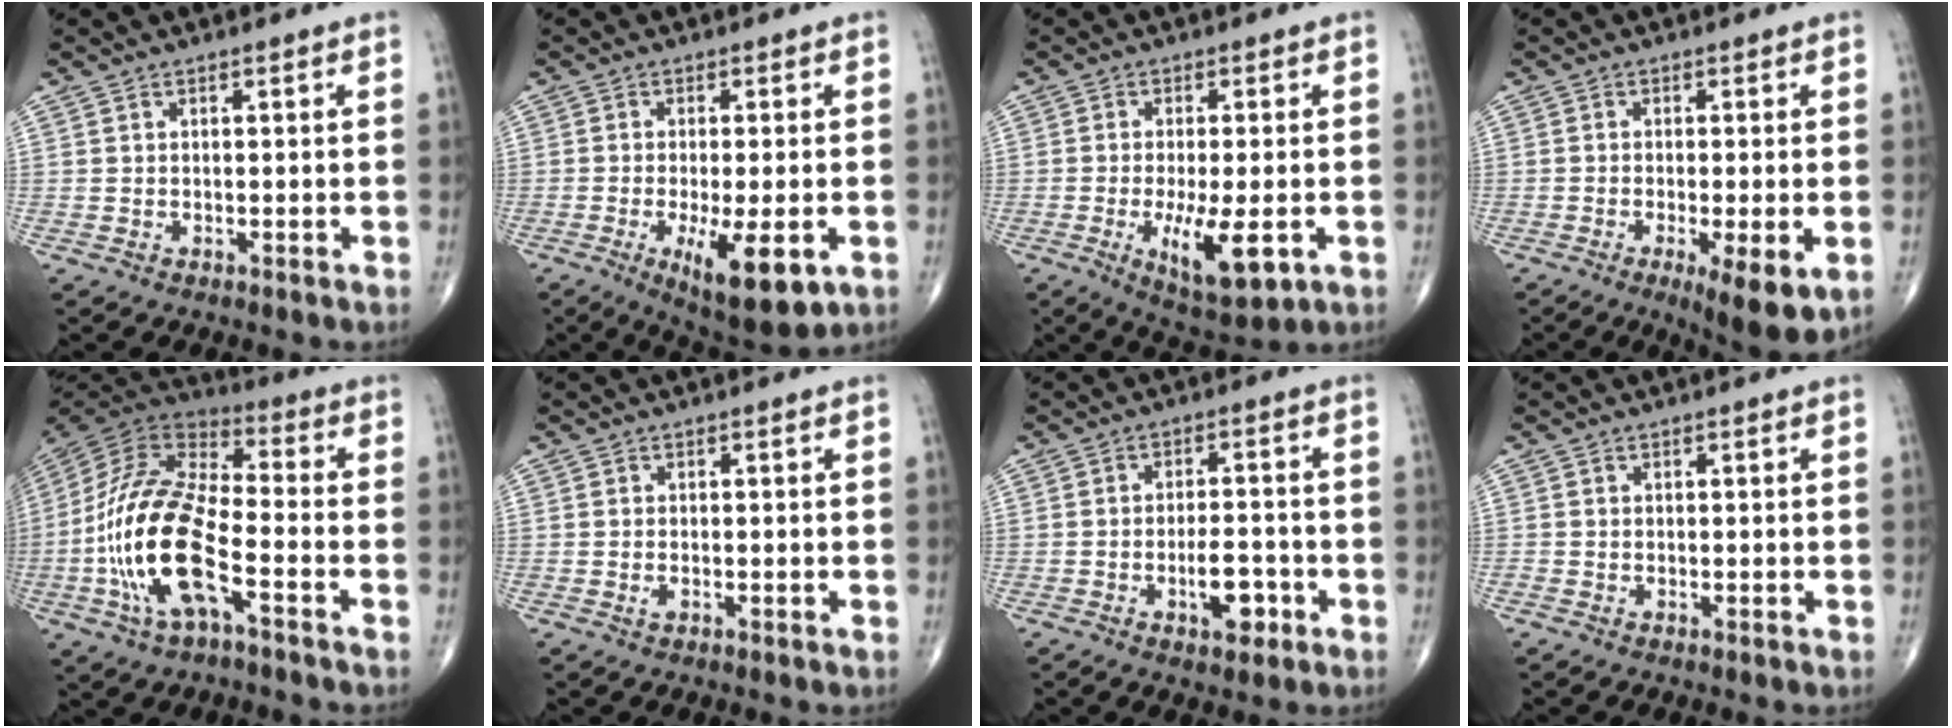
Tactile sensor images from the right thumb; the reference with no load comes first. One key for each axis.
{"total": 11.5, "fx": -3.7, "fy": 3.6, "fz": 10.2, "tx": -0.157, "ty": -0.019, "tz": -0.049}
{"total": 10.6, "fx": -2.9, "fy": 3.5, "fz": 9.6, "tx": -0.153, "ty": -0.018, "tz": -0.039}
{"total": 8.9, "fx": -3.1, "fy": 2.1, "fz": 8.1, "tx": -0.117, "ty": -0.017, "tz": -0.045}
{"total": 20.0, "fx": -6.3, "fy": 7.9, "fz": 17.2, "tx": -0.358, "ty": 0.031, "tz": -0.119}
{"total": 1.1, "fx": -0.3, "fy": 0.5, "fz": 0.9, "tx": -0.018, "ty": 0.001, "tz": -0.006}
{"total": 6.4, "fx": -2.5, "fy": 2.8, "fz": 5.1, "tx": -0.069, "ty": 0.014, "tz": -0.038}
{"total": 0.0}